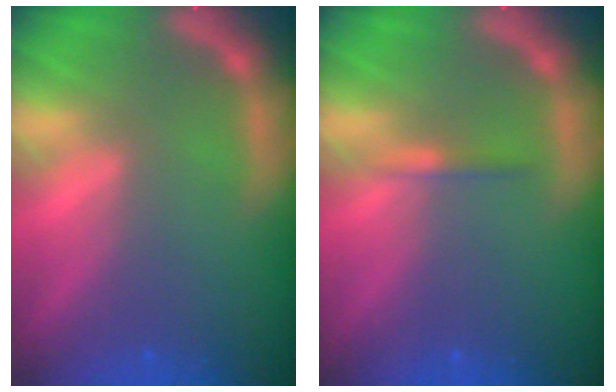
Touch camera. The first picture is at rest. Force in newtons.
{"total": 0.9}